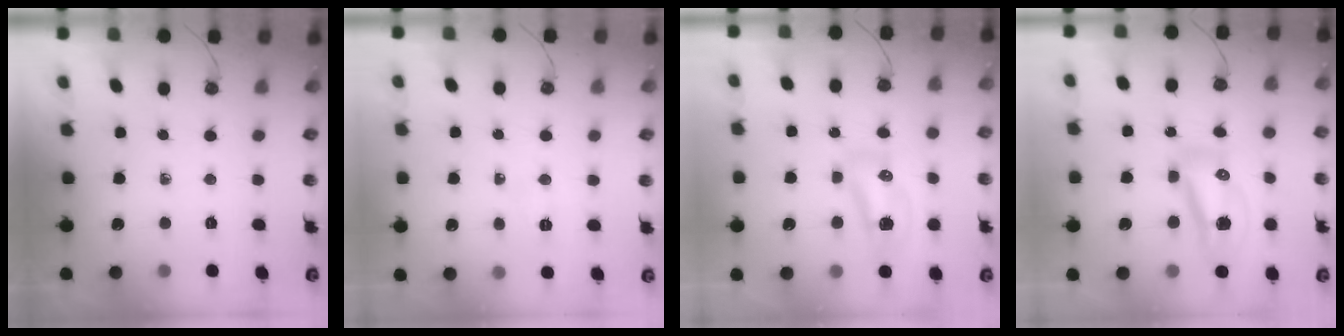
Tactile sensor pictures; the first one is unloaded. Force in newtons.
{"total": 4.4, "press": 4.1, "slide": 1.6}
{"total": 8.6, "press": 8.4, "slide": 1.9}
{"total": 10.2, "press": 9.9, "slide": 2.4}